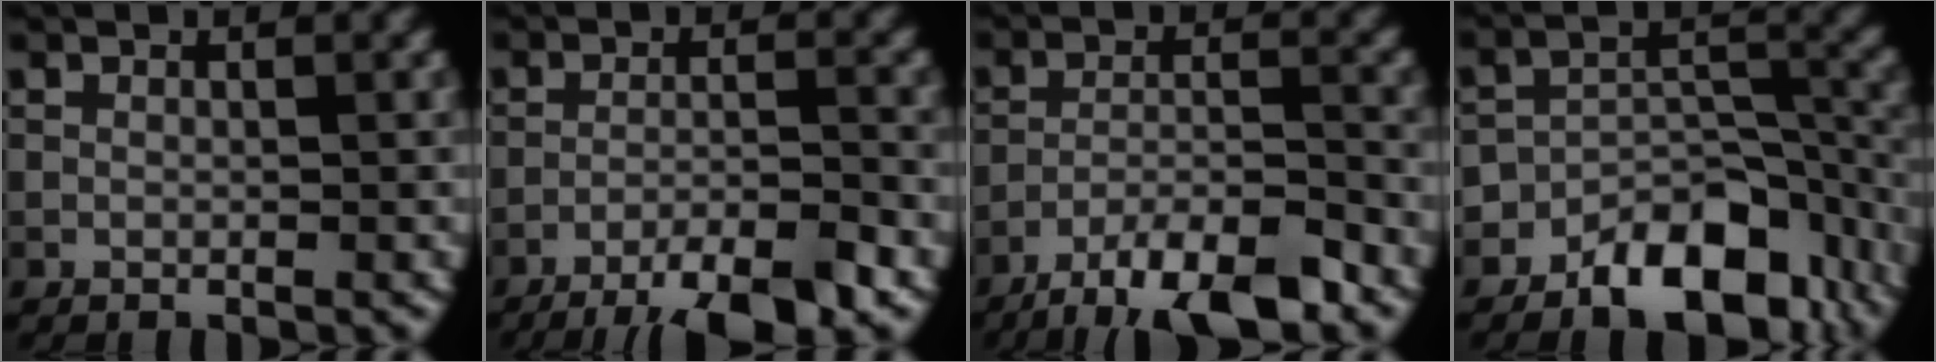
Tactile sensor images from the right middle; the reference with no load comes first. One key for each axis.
{"total": 7.5, "fx": -5.7, "fy": 1.4, "fz": 4.7, "tx": -0.071, "ty": -0.007, "tz": -0.090}
{"total": 8.2, "fx": -6.3, "fy": 1.8, "fz": 5.0, "tx": -0.080, "ty": 0.003, "tz": -0.108}
{"total": 9.0, "fx": -5.8, "fy": 5.0, "fz": 4.8, "tx": -0.051, "ty": -0.006, "tz": -0.095}